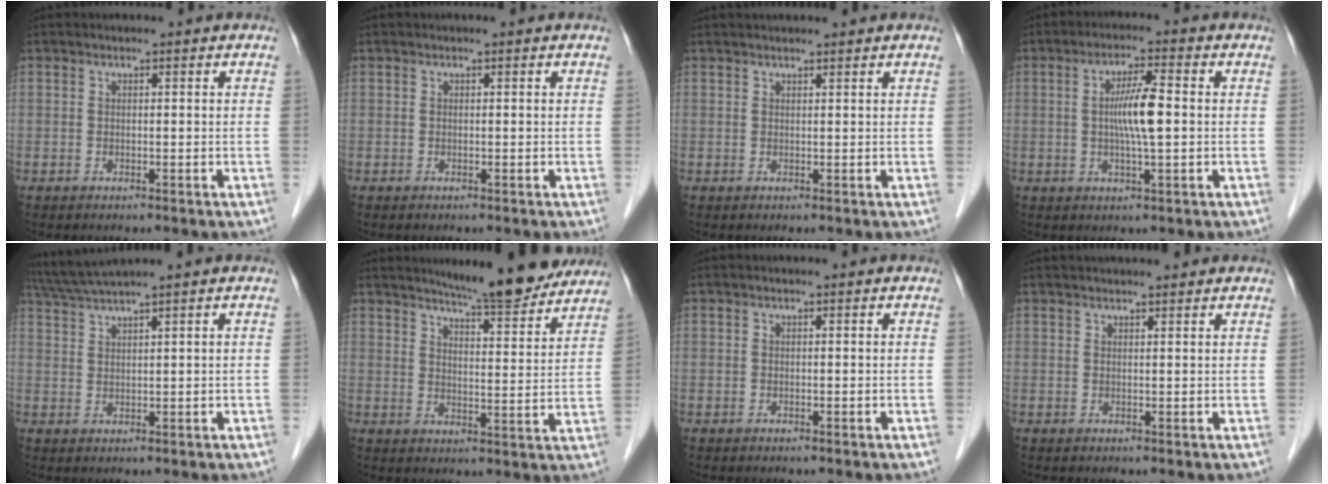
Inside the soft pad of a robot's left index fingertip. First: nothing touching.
{"total": 0.0}
{"total": 3.9, "force": [3.5, 0.2, 1.7], "torque": [-0.019, 0.029, 0.046]}
{"total": 6.0, "force": [0.1, 0.4, 6.0], "torque": [-0.115, 0.002, -0.003]}
{"total": 4.4, "force": [3.7, -1.7, 1.6], "torque": [-0.043, 0.008, 0.081]}
{"total": 12.0, "force": [10.9, 1.1, 5.0], "torque": [-0.069, -0.009, 0.145]}
{"total": 0.0}
{"total": 5.8, "force": [5.2, 0.6, 2.4], "torque": [-0.030, 0.030, 0.067]}